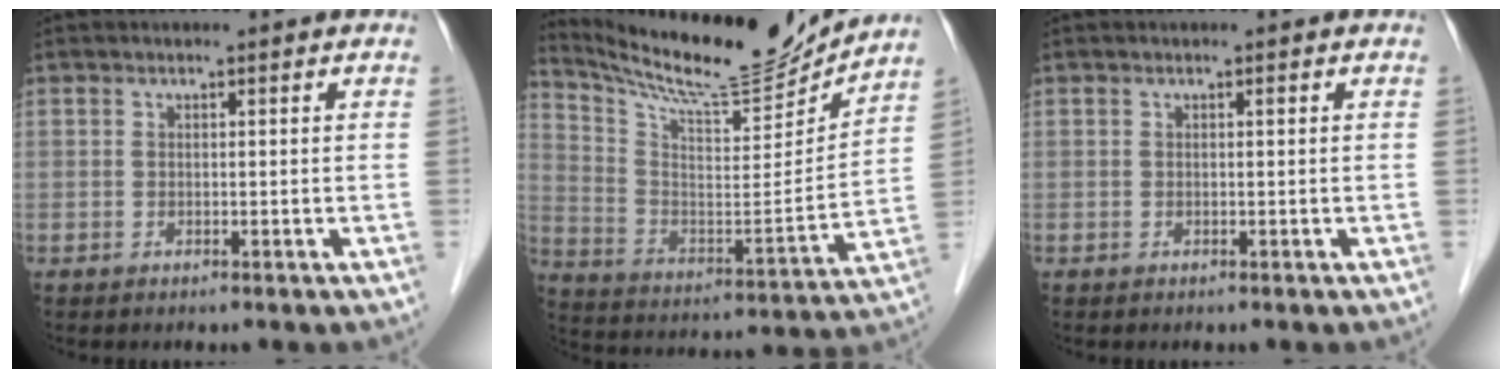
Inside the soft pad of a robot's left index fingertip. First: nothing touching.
{"total": 18.4, "force": [17.3, 1.5, 5.9], "torque": [-0.129, -0.038, 0.280]}
{"total": 0.0}